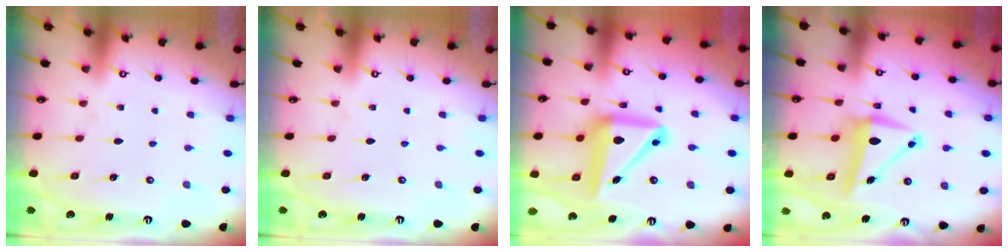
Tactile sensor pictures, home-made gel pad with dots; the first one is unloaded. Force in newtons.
{"total": 0.0}
{"total": 16.8, "press": 16.6, "slide": 2.5}
{"total": 8.3, "press": 8.2, "slide": 1.3}